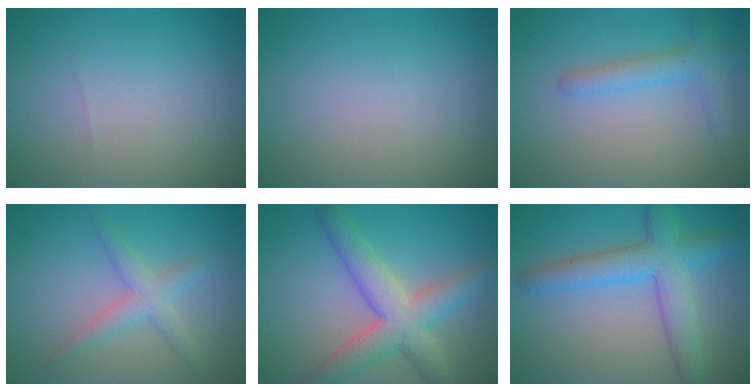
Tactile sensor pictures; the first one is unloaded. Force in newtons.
{"total": 0.0}
{"total": 2.9, "press": 2.9, "slide": 0.1}
{"total": 2.8, "press": 2.8, "slide": 0.2}
{"total": 6.5, "press": 6.4, "slide": 0.3}
{"total": 5.9, "press": 5.9, "slide": 0.2}